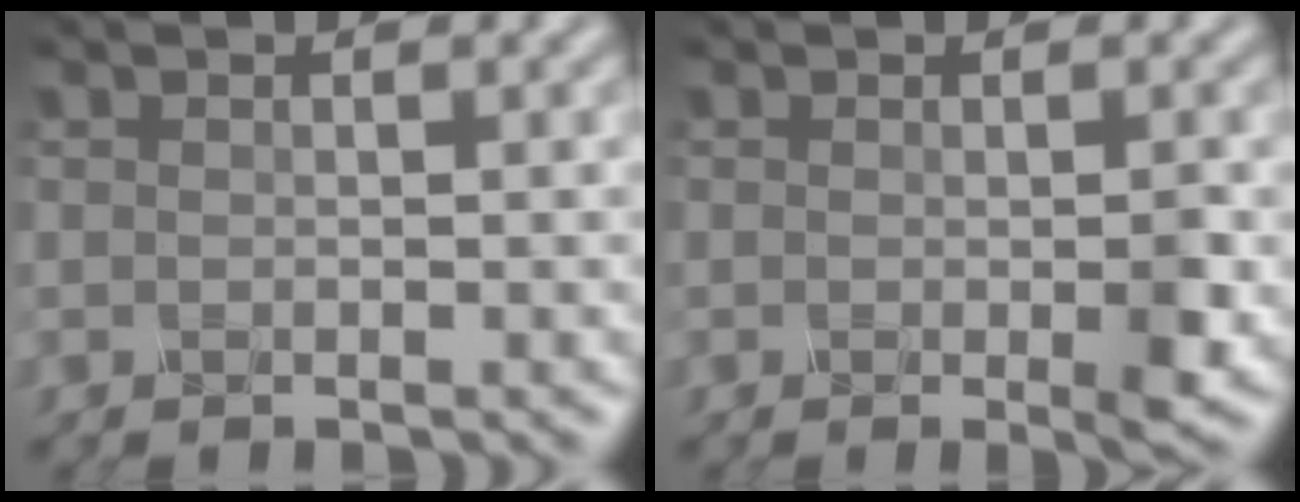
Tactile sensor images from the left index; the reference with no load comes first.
{"total": 2.1, "force": [-0.8, 0.2, 1.9], "torque": [-0.048, -0.006, -0.007]}